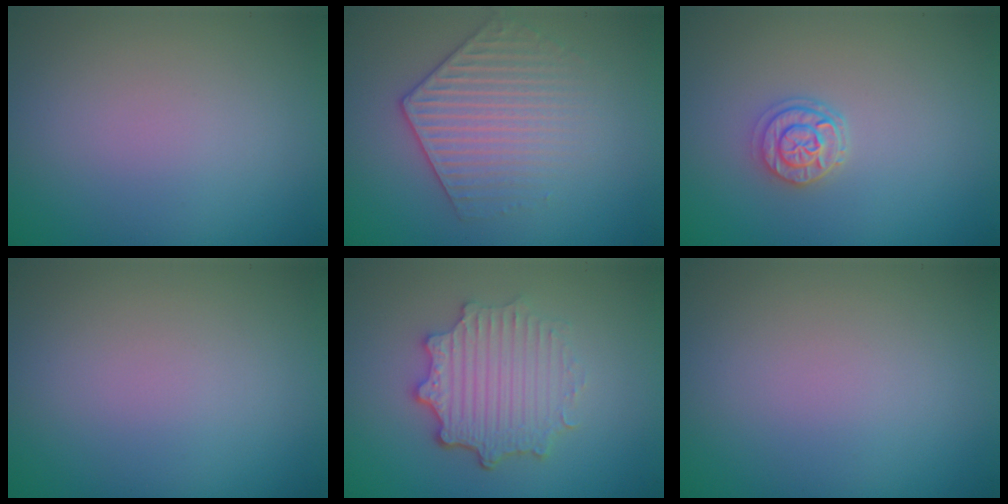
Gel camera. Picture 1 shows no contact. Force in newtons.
{"total": 3.5, "press": 3.3, "slide": 1.2}
{"total": 2.3, "press": 2.0, "slide": 1.1}
{"total": 0.0}
{"total": 4.9, "press": 3.8, "slide": 3.1}
{"total": 0.0}